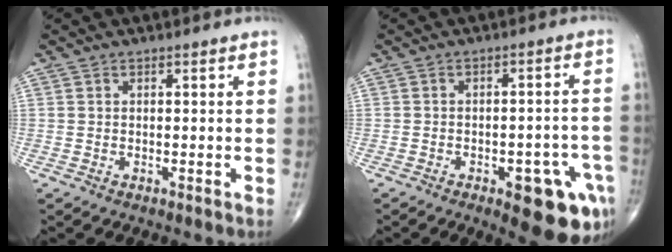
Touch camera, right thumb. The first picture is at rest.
{"total": 13.4, "force": [-6.3, 5.1, 10.7], "torque": [-0.083, 0.035, -0.067]}